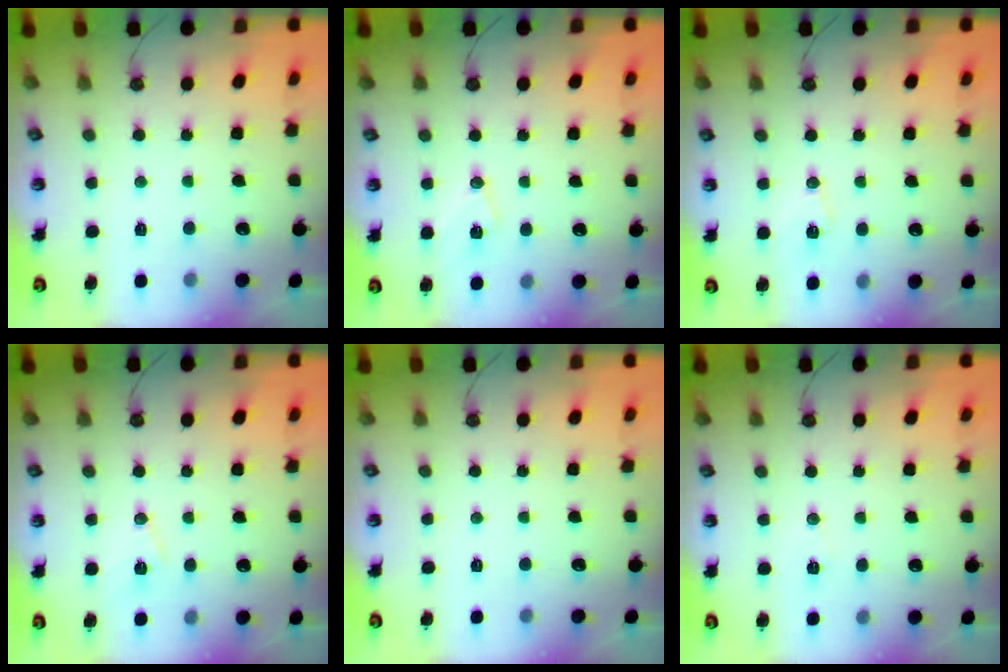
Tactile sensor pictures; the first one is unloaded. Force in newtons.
{"total": 8.7, "press": 8.7, "slide": 1.0}
{"total": 7.6, "press": 7.6, "slide": 0.4}
{"total": 8.5, "press": 7.7, "slide": 3.6}
{"total": 0.0}
{"total": 5.7, "press": 3.5, "slide": 4.5}